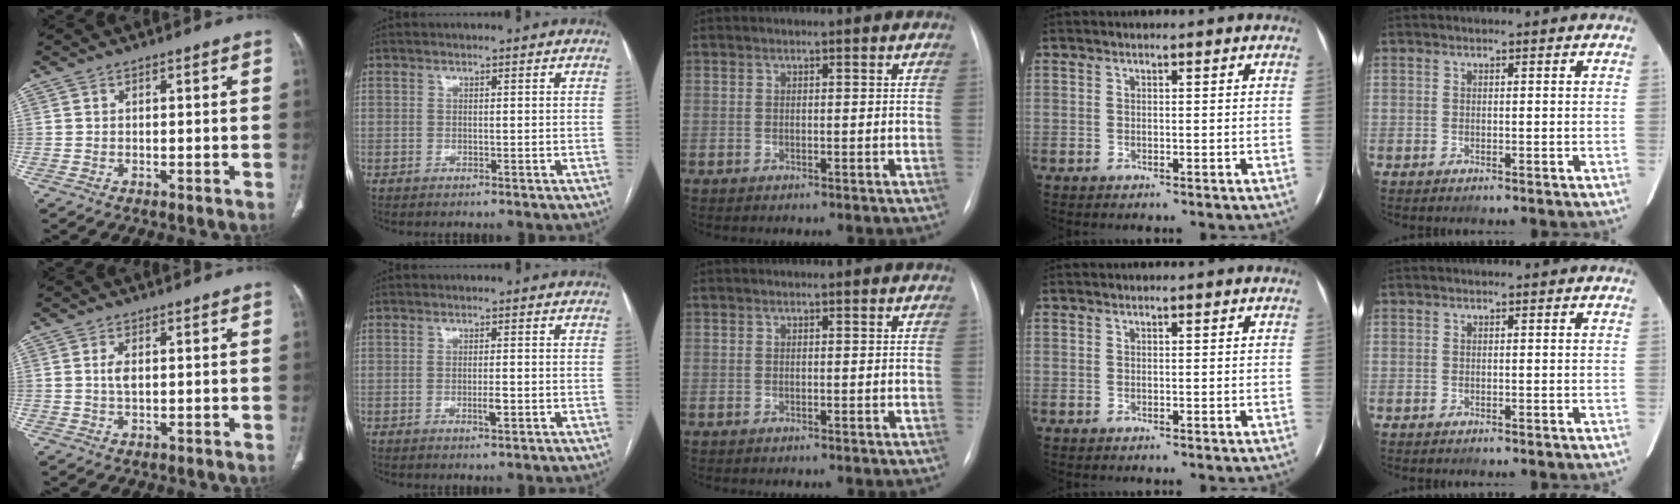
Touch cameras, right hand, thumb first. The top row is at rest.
{"thumb": {"total": 2.3, "force": [0.4, 1.2, 2.0], "torque": [-0.042, -0.001, 0.009]}, "index": {"total": 2.0, "force": [-0.7, 0.3, 1.8], "torque": [-0.032, -0.002, -0.010]}}